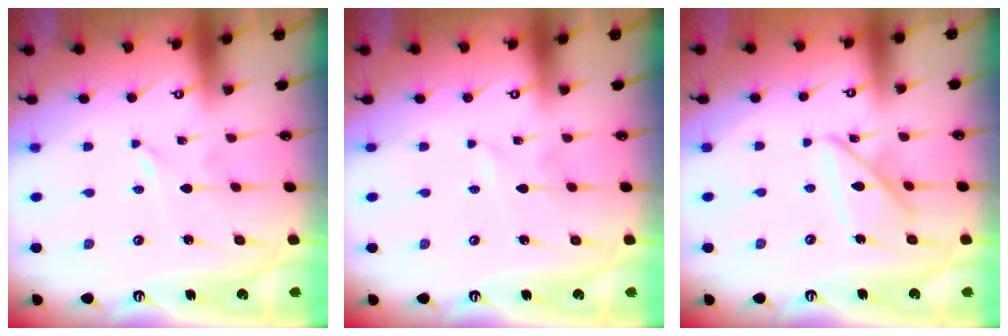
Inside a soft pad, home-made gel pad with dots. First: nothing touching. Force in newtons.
{"total": 1.7, "press": 1.7, "slide": 0.3}
{"total": 12.2, "press": 12.2, "slide": 1.2}